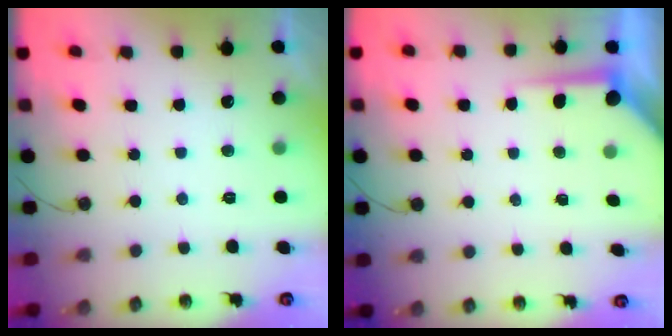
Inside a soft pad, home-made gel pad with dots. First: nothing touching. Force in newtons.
{"total": 5.5, "press": 5.5, "slide": 0.4}